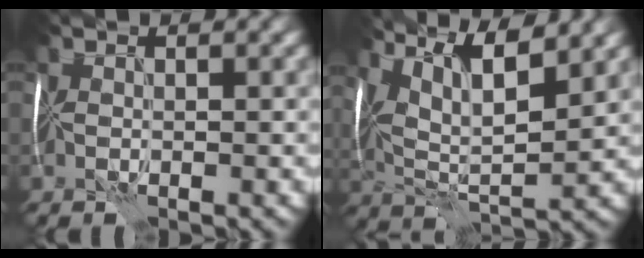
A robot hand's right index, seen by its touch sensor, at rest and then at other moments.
{"total": 9.5, "force": [5.4, 3.1, 7.2], "torque": [-0.128, 0.014, 0.076]}